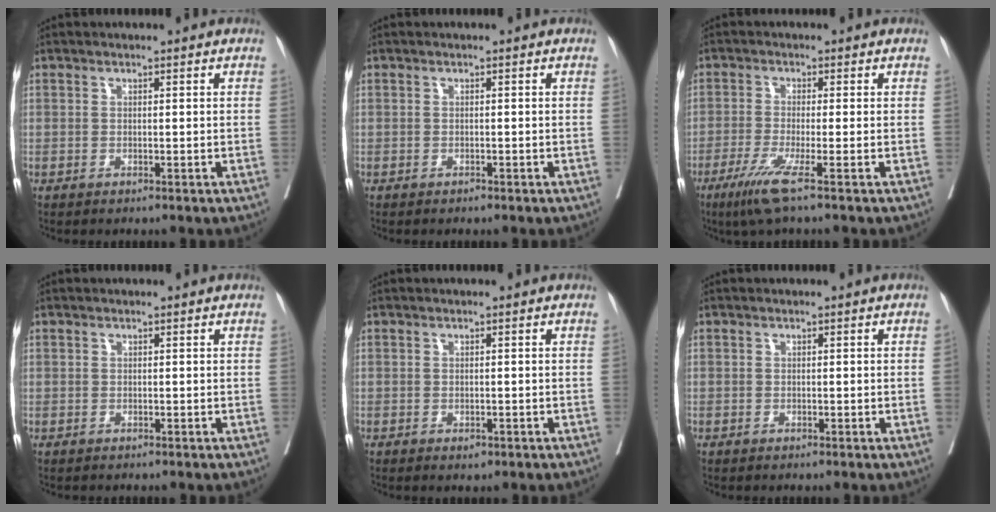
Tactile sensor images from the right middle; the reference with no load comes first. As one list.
[{"total": 0.0}, {"total": 5.5, "force": [-3.2, -0.7, 4.4], "torque": [-0.087, -0.019, -0.067]}, {"total": 0.0}, {"total": 0.8, "force": [-0.4, 0.5, 0.5], "torque": [-0.007, 0.000, -0.003]}, {"total": 0.0}]